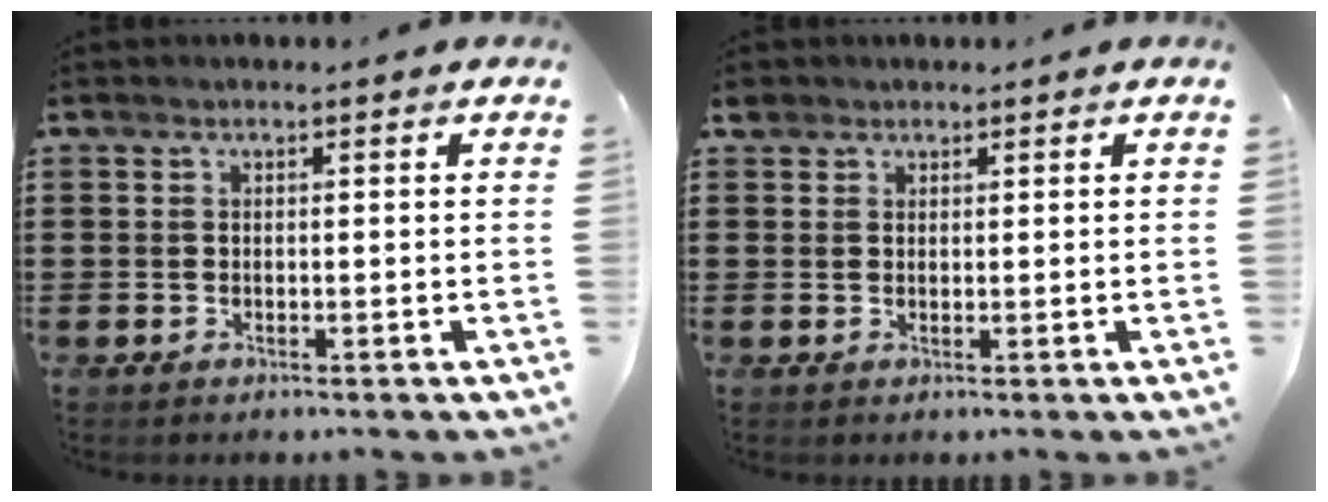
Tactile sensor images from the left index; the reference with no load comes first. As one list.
[{"total": 1.6, "force": [1.2, 1.0, 0.2], "torque": [-0.010, 0.006, 0.023]}]